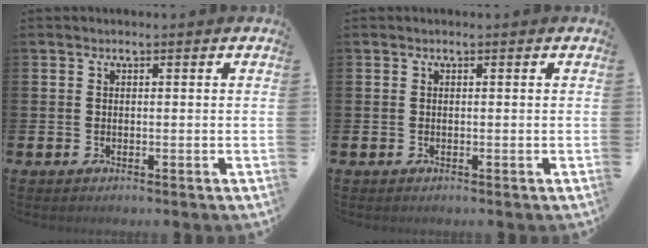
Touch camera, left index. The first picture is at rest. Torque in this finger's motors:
{"motor_torque": [0.00, 0.00, 0.01, 0.00]}